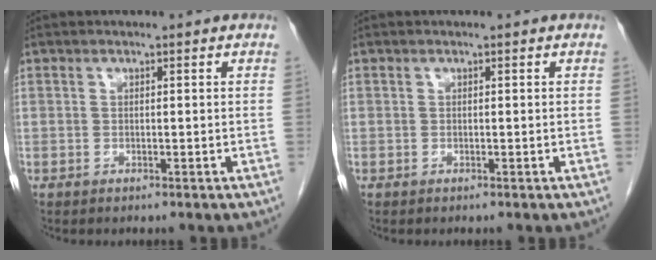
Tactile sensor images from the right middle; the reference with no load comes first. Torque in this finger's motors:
{"motor_torque": [0.49, -0.22, 0.03, 0.01]}